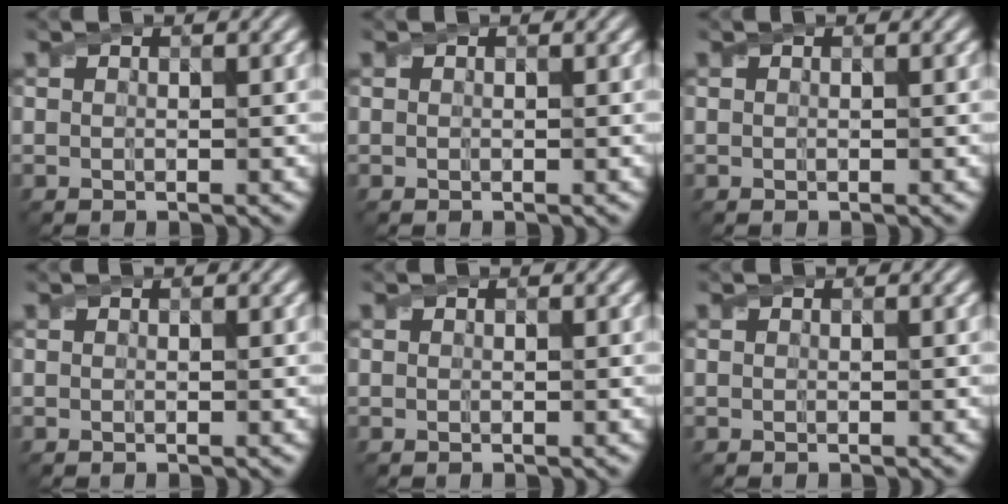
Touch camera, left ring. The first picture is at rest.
{"total": 0.0}
{"total": 0.0}
{"total": 0.0}
{"total": 0.0}
{"total": 0.0}